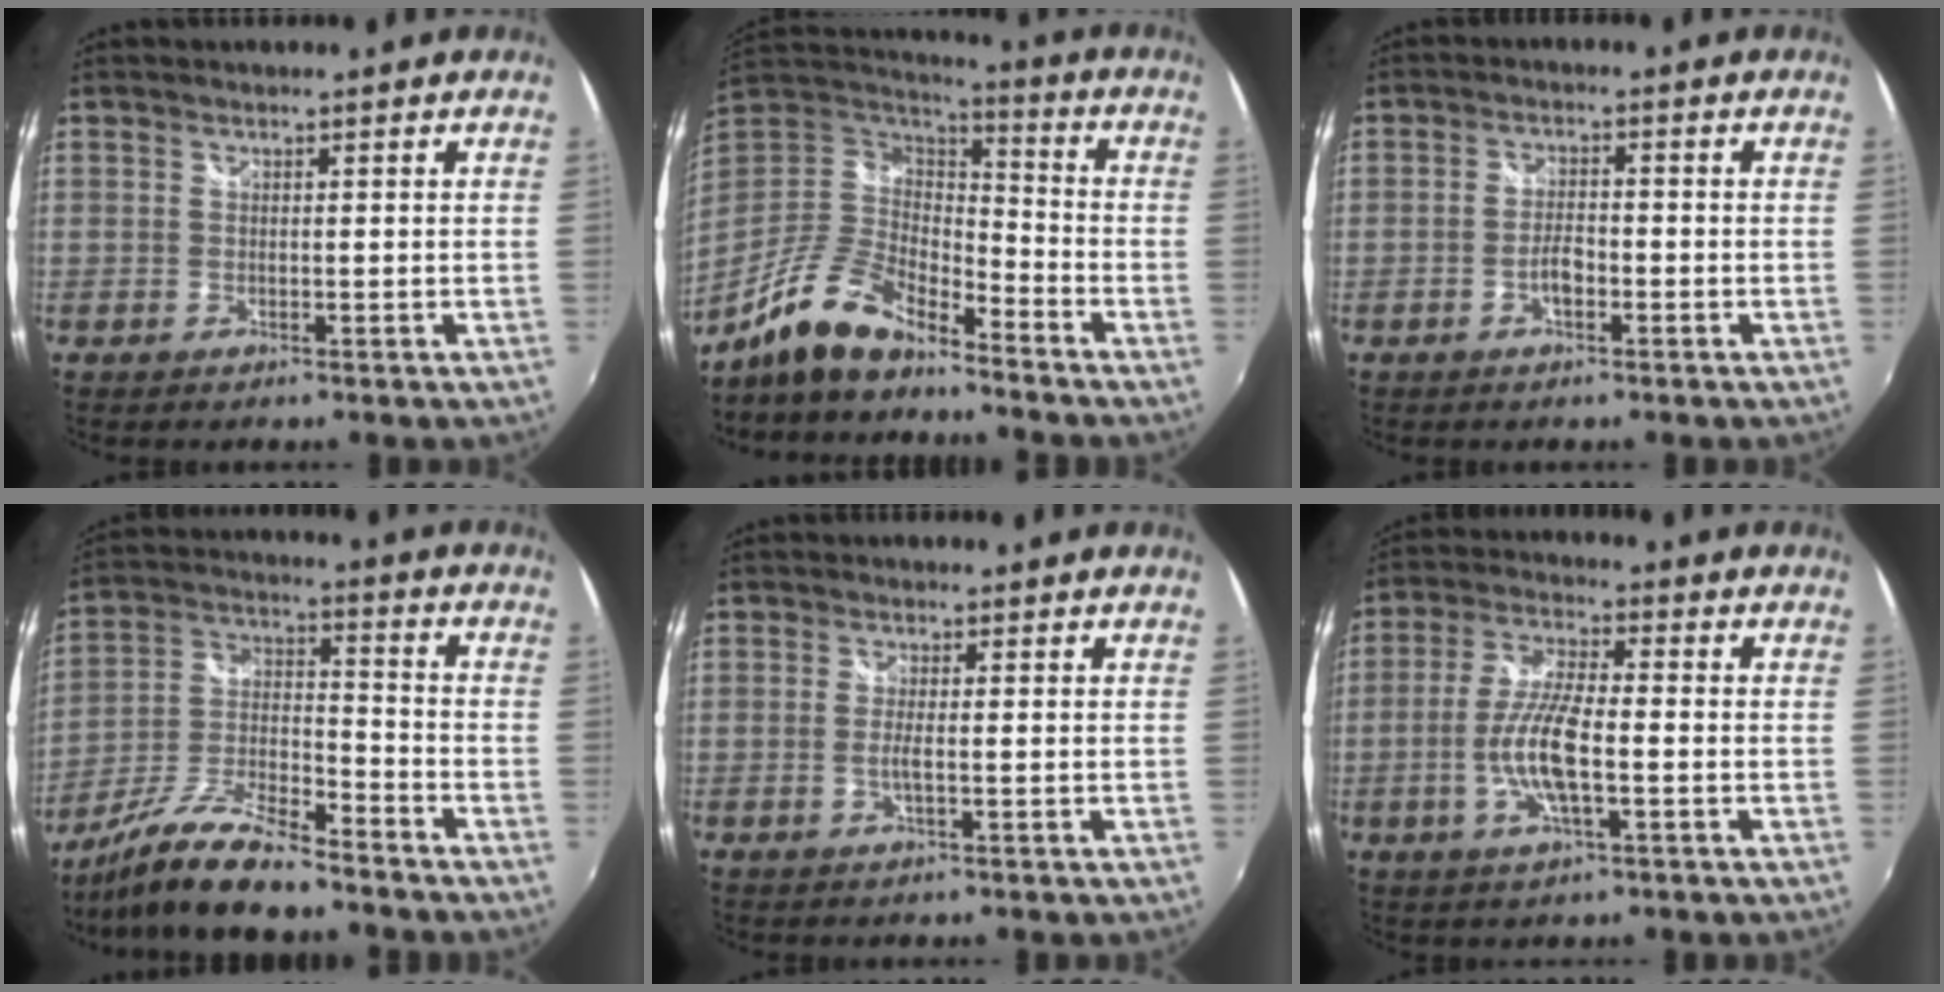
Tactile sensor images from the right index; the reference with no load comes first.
{"total": 14.6, "force": [-11.2, 5.0, 7.9], "torque": [-0.178, -0.003, -0.215]}
{"total": 3.0, "force": [-1.5, 1.3, 2.3], "torque": [-0.048, 0.004, -0.028]}
{"total": 14.4, "force": [-11.5, 3.1, 8.1], "torque": [-0.178, -0.006, -0.218]}
{"total": 1.9, "force": [-0.5, -0.1, 1.8], "torque": [-0.035, -0.003, -0.011]}
{"total": 9.9, "force": [-2.5, 2.5, 9.2], "torque": [-0.191, -0.001, -0.052]}